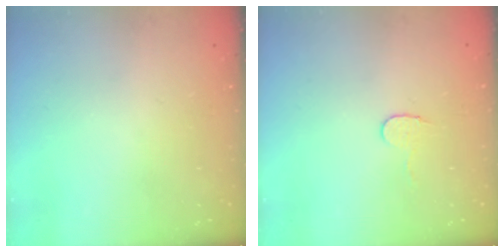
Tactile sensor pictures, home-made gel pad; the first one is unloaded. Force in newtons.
{"total": 5.0, "press": 5.0, "slide": 0.4}